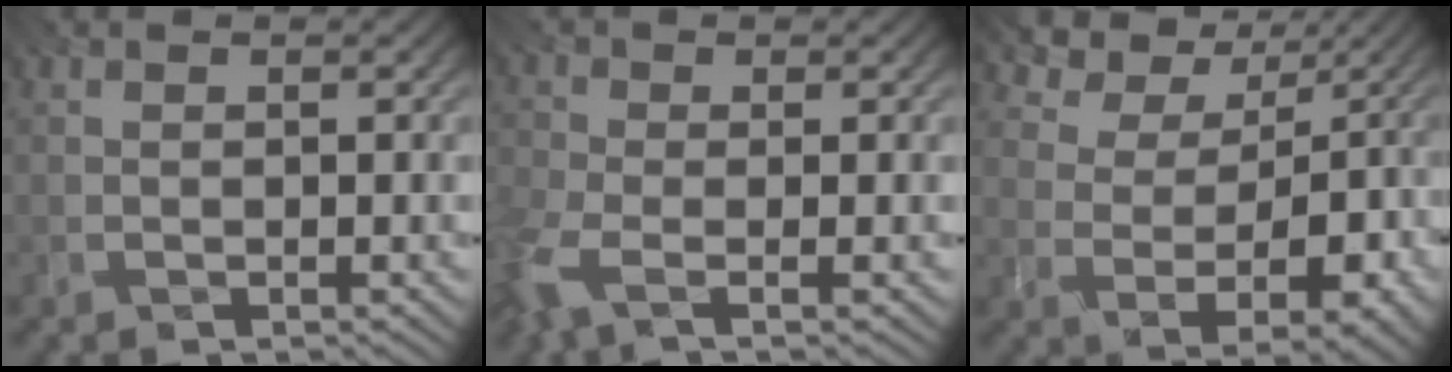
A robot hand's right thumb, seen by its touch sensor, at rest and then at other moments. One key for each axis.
{"total": 5.1, "fx": -2.7, "fy": 2.4, "fz": 3.6, "tx": -0.100, "ty": -0.009, "tz": -0.070}
{"total": 6.5, "fx": 1.8, "fy": 4.7, "fz": 4.2, "tx": -0.062, "ty": -0.004, "tz": 0.031}